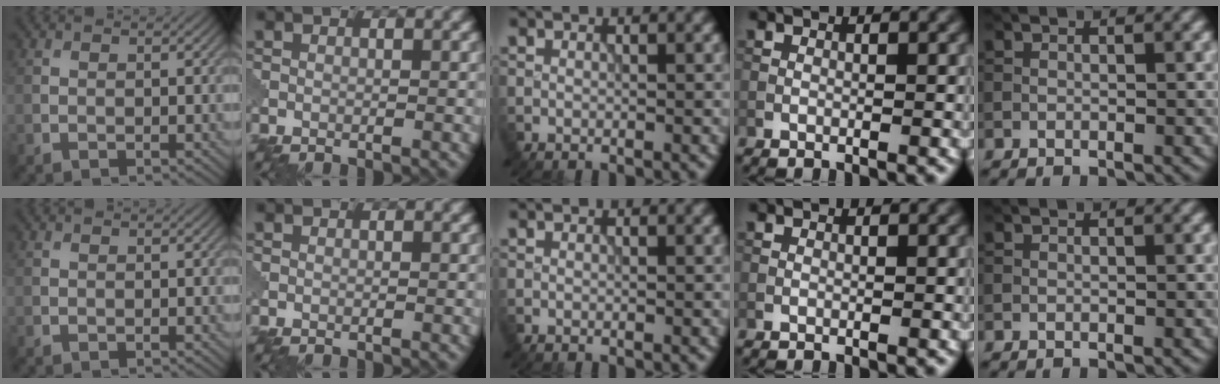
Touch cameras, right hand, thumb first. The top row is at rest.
{}